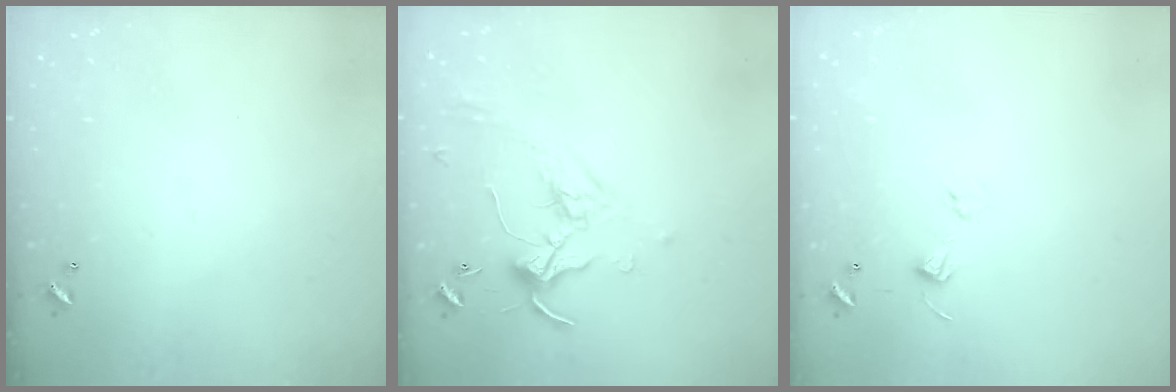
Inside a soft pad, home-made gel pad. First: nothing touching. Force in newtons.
{"total": 0.0}
{"total": 5.0, "press": 5.0, "slide": 0.6}